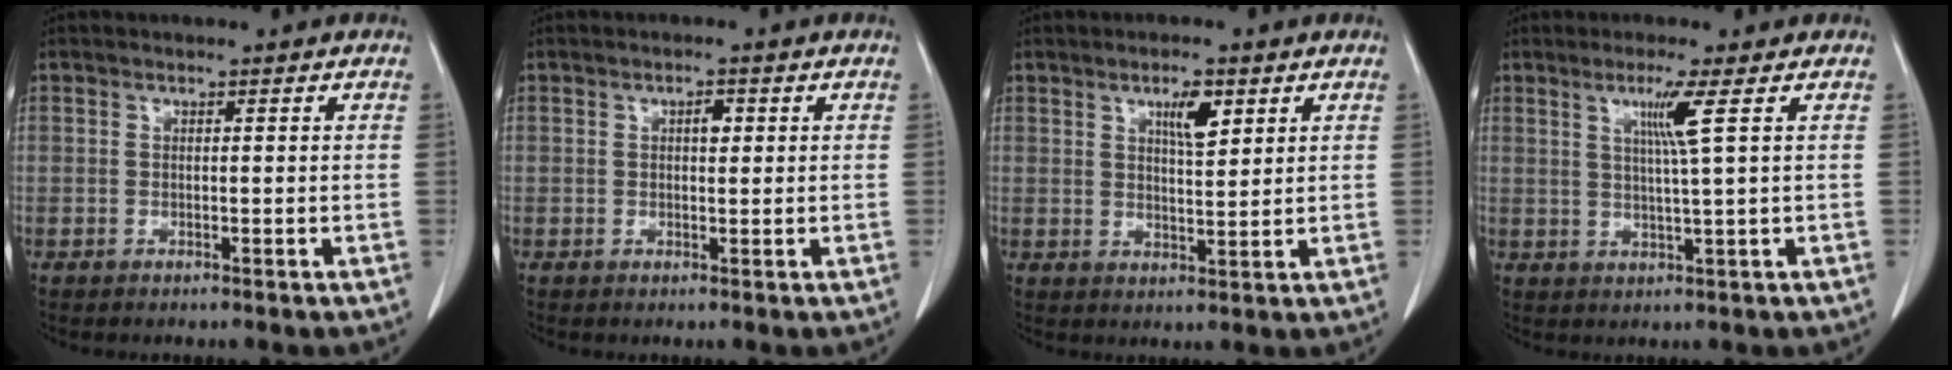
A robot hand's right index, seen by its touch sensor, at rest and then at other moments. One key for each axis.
{"total": 1.7, "fx": 0.5, "fy": 0.8, "fz": 1.4, "tx": -0.021, "ty": 0.002, "tz": 0.007}
{"total": 4.6, "fx": 2.4, "fy": 1.2, "fz": 3.8, "tx": -0.066, "ty": -0.002, "tz": 0.042}
{"total": 4.6, "fx": 1.7, "fy": -1.3, "fz": 4.0, "tx": -0.078, "ty": -0.008, "tz": 0.033}